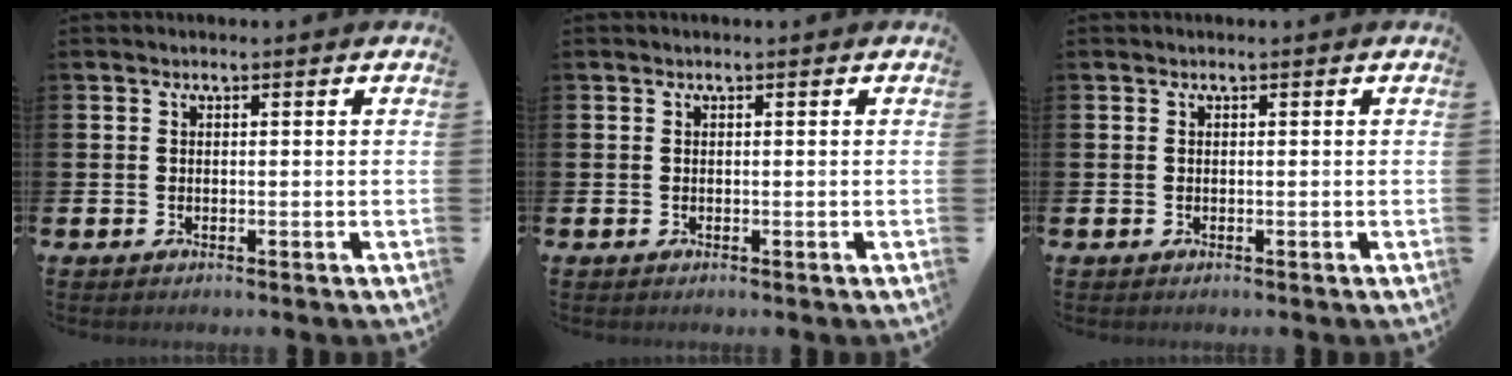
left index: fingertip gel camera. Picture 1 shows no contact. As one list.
[{"total": 0.0}, {"total": 0.0}]